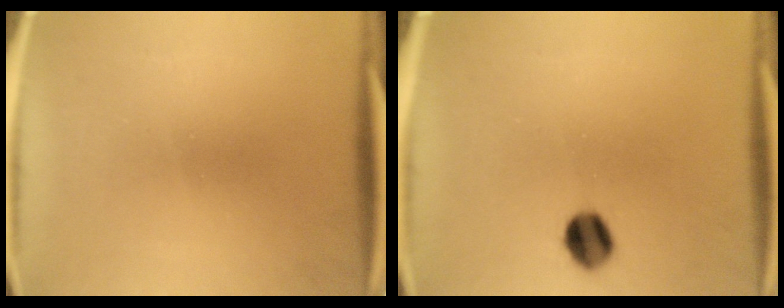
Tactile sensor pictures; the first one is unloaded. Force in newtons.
{"total": 6.2}